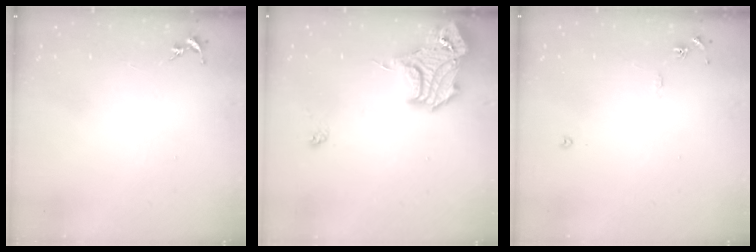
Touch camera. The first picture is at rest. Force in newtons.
{"total": 19.1, "press": 19.0, "slide": 1.8}
{"total": 6.7, "press": 6.6, "slide": 0.7}